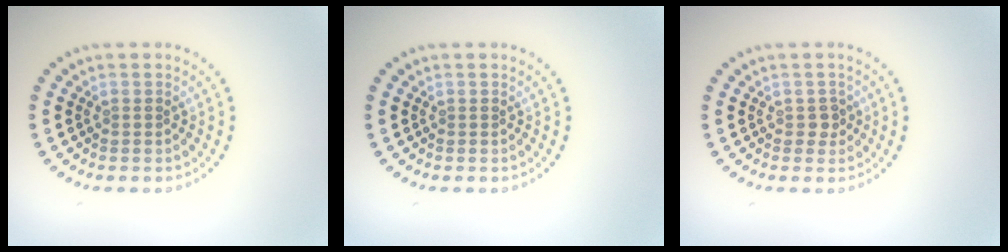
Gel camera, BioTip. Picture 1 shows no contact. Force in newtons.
{"total": 0.0}
{"total": 1.1, "press": 1.0, "slide": 0.5}